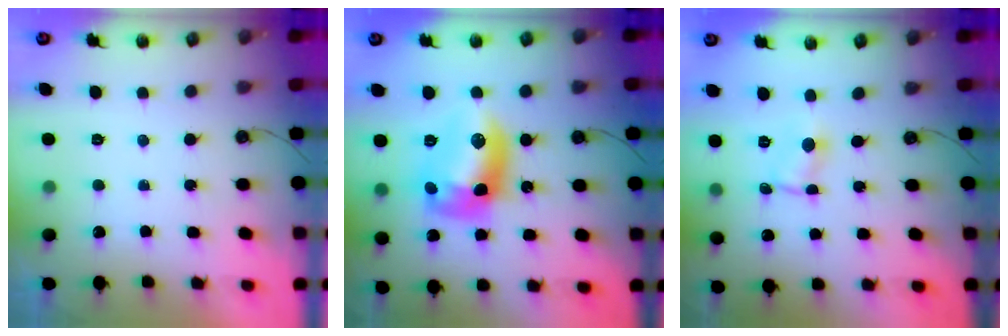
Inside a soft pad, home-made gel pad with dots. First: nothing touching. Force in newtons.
{"total": 13.6, "press": 13.6, "slide": 0.9}
{"total": 0.7, "press": 0.6, "slide": 0.1}